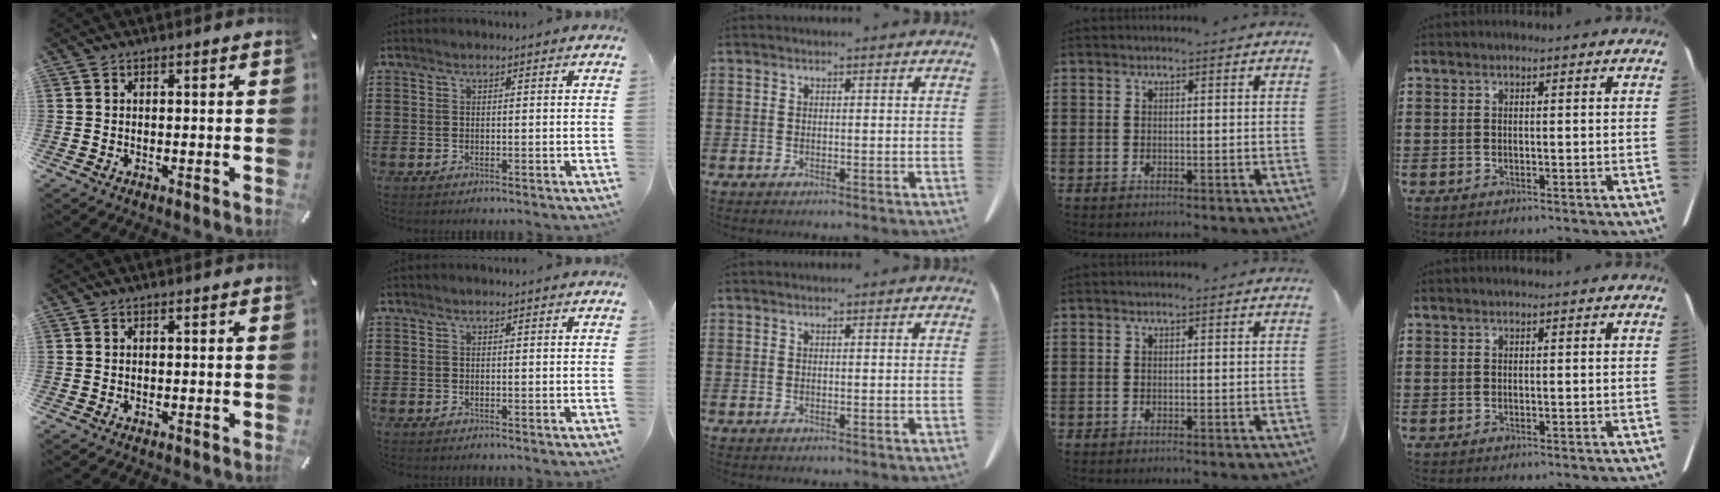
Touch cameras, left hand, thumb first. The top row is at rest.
{}